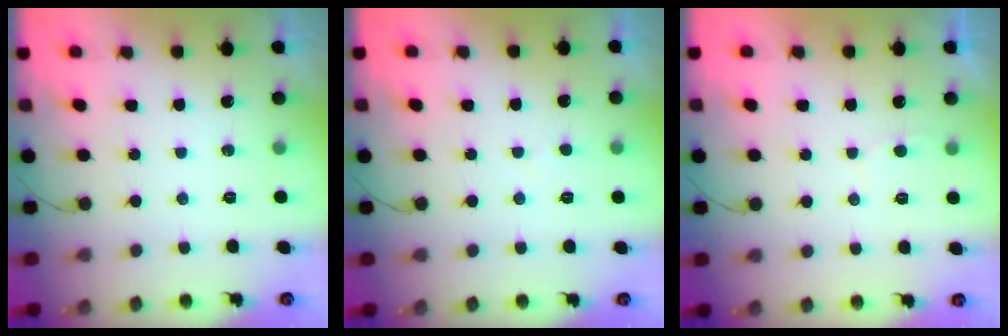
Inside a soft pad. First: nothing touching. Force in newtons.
{"total": 2.1, "press": 2.1, "slide": 0.2}
{"total": 1.9, "press": 1.9, "slide": 0.3}